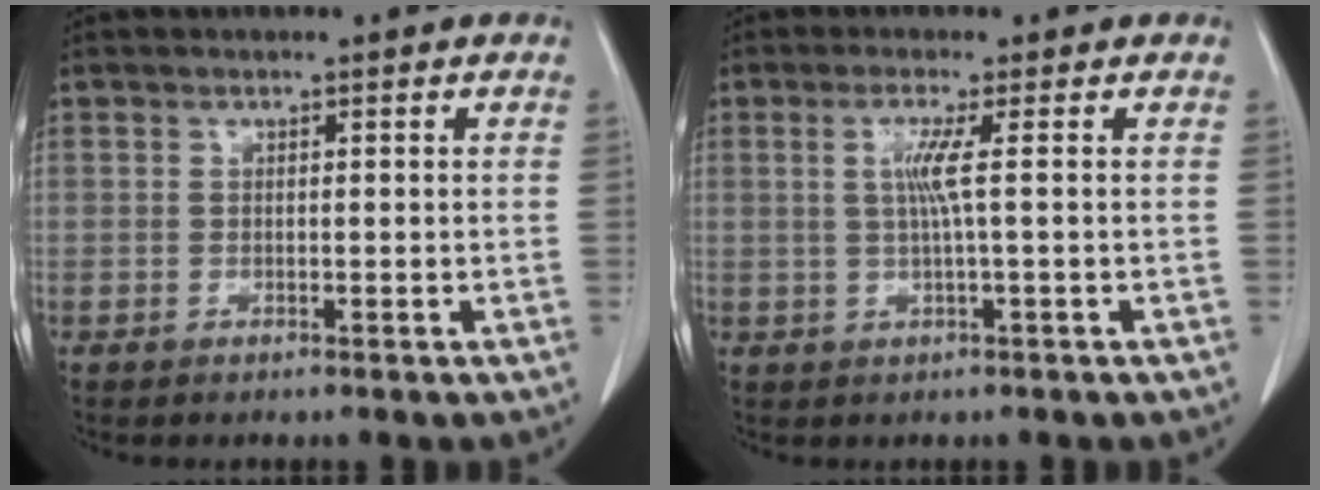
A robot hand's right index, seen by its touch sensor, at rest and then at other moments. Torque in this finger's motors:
{"motor_torque": [0.25, -0.19, 0.10, 0.03]}